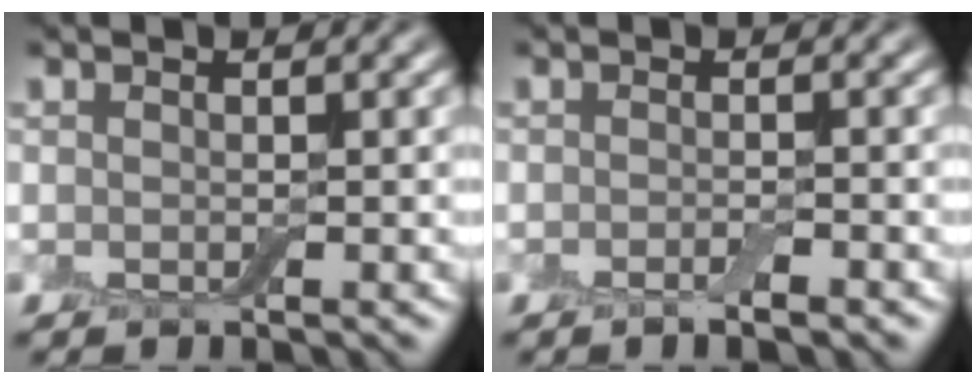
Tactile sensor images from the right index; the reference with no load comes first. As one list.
[{"total": 1.4, "force": [-0.8, 0.2, 1.2], "torque": [-0.017, -0.004, -0.014]}]